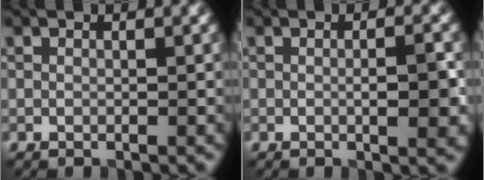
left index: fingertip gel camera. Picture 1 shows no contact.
{"total": 2.8, "force": [-0.2, 0.5, 2.7], "torque": [-0.042, -0.002, -0.002]}